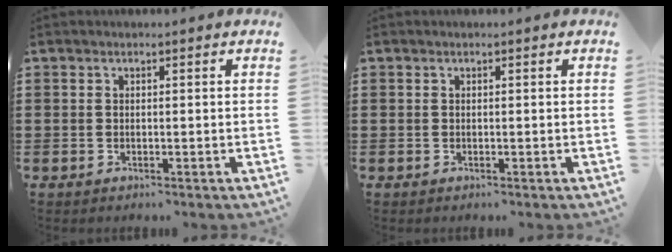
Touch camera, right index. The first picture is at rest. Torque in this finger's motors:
{"motor_torque": [-0.13, 0.13, 0.00, -0.01]}